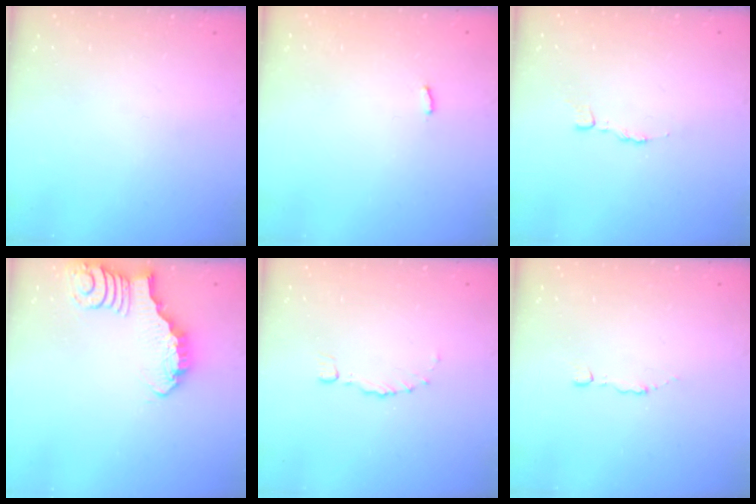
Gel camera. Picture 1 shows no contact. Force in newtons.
{"total": 2.2, "press": 2.2, "slide": 0.2}
{"total": 2.8, "press": 2.8, "slide": 0.4}
{"total": 4.2, "press": 4.2, "slide": 0.3}
{"total": 0.0}
{"total": 1.2, "press": 1.2, "slide": 0.2}